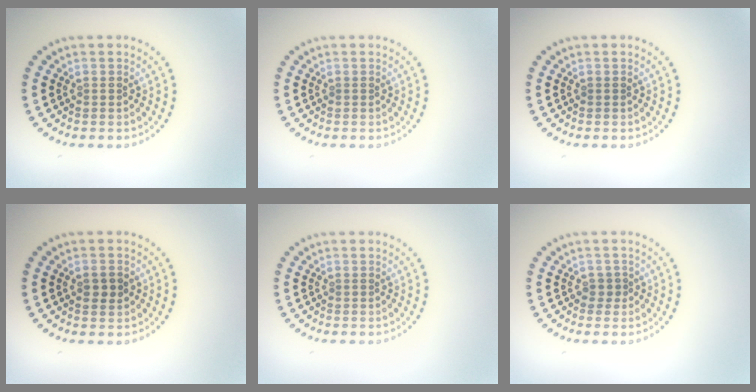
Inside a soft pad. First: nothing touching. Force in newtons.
{"total": 0.0}
{"total": 0.0}
{"total": 1.6, "press": 1.6, "slide": 0.1}
{"total": 0.0}
{"total": 0.7, "press": 0.4, "slide": 0.6}